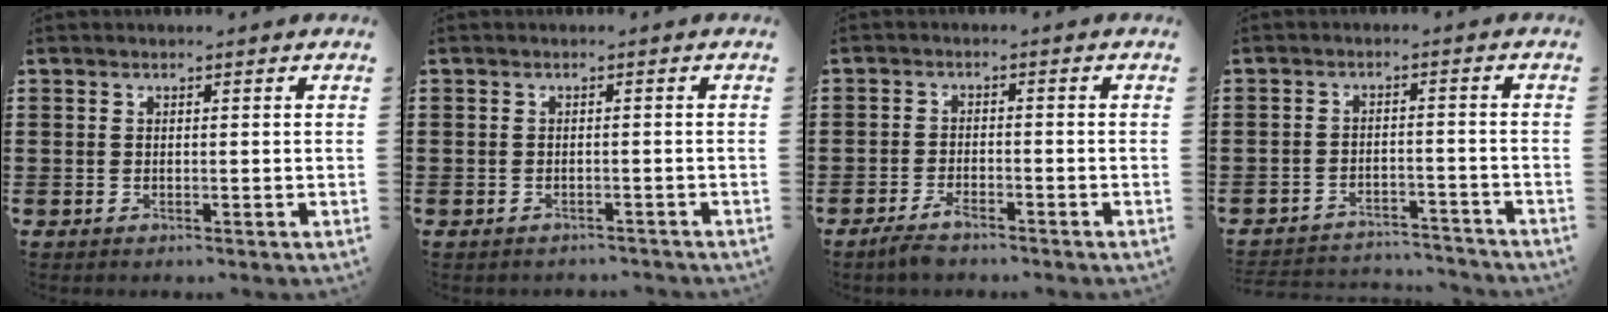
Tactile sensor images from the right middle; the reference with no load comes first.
{"total": 1.1, "force": [-1.1, 0.3, 0.0], "torque": [-0.004, 0.002, -0.024]}
{"total": 2.8, "force": [-2.2, 0.7, 1.5], "torque": [-0.040, -0.001, -0.048]}
{"total": 3.5, "force": [-3.4, 0.4, 0.2], "torque": [-0.008, 0.004, -0.075]}